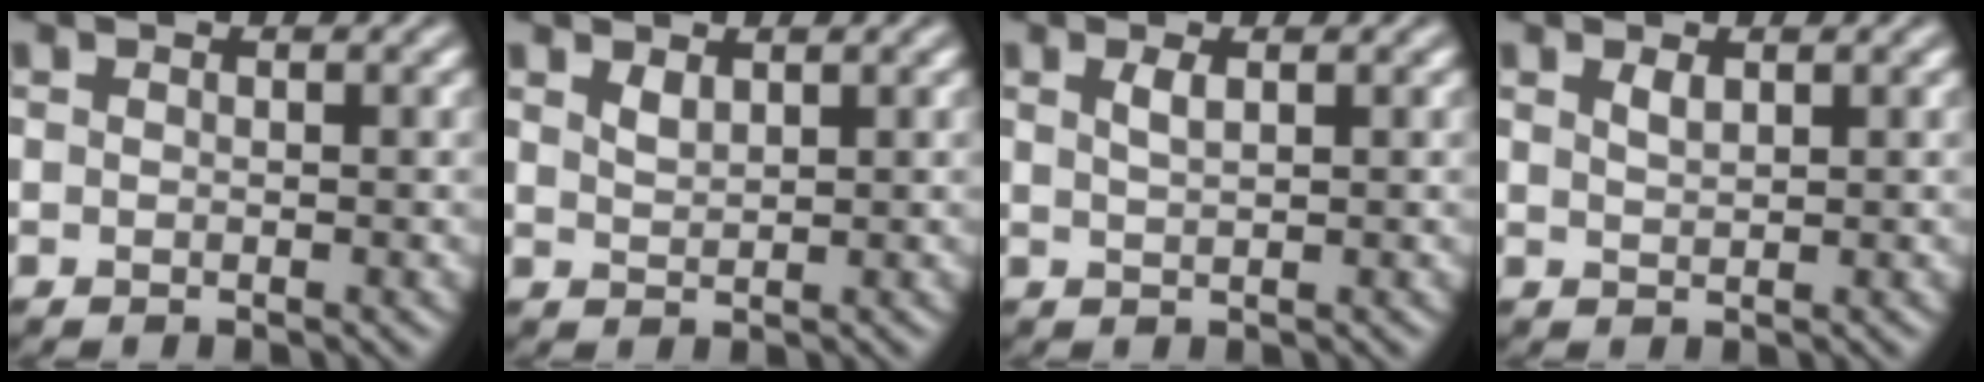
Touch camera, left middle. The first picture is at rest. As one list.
[{"total": 1.1, "force": [0.9, 0.3, 0.6], "torque": [-0.014, -0.001, 0.021]}, {"total": 1.3, "force": [0.6, 0.4, 1.0], "torque": [-0.020, 0.003, 0.012]}, {"total": 1.0, "force": [0.7, 0.3, 0.6], "torque": [-0.013, 0.000, 0.014]}]